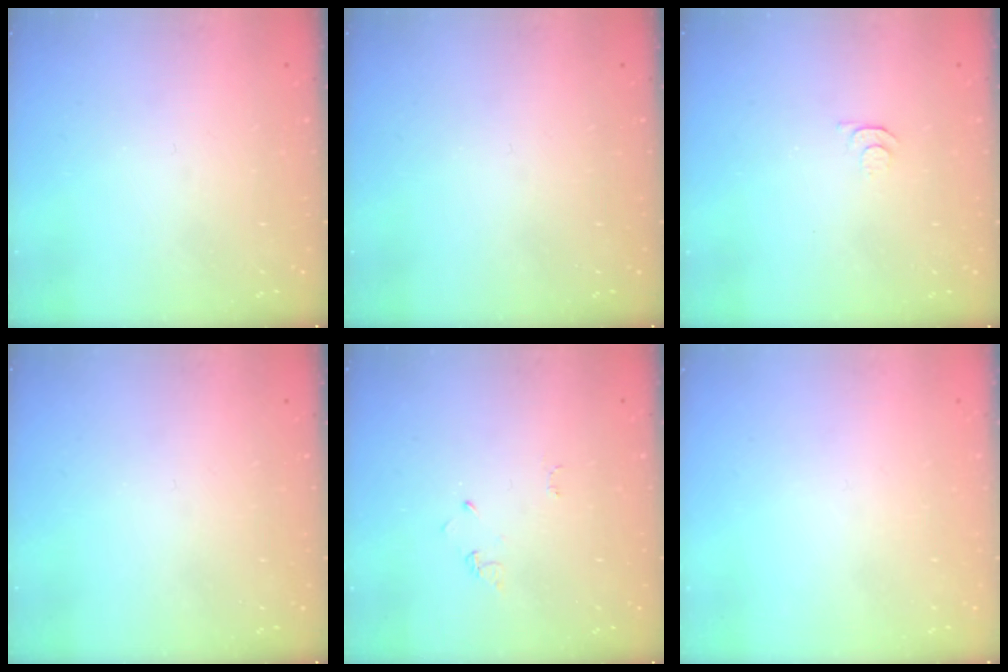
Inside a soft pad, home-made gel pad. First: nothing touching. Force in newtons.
{"total": 0.0}
{"total": 3.8, "press": 3.7, "slide": 0.7}
{"total": 0.0}
{"total": 2.6, "press": 2.6, "slide": 0.4}
{"total": 1.5, "press": 1.5, "slide": 0.1}